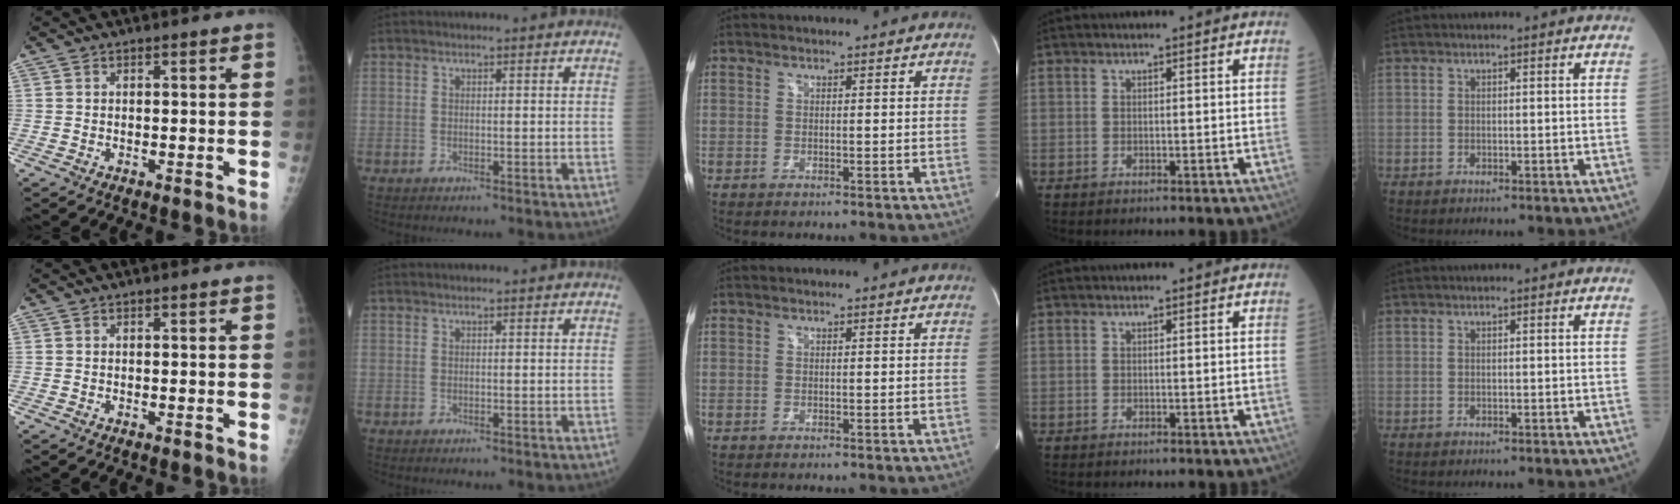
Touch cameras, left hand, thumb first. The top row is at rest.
{}